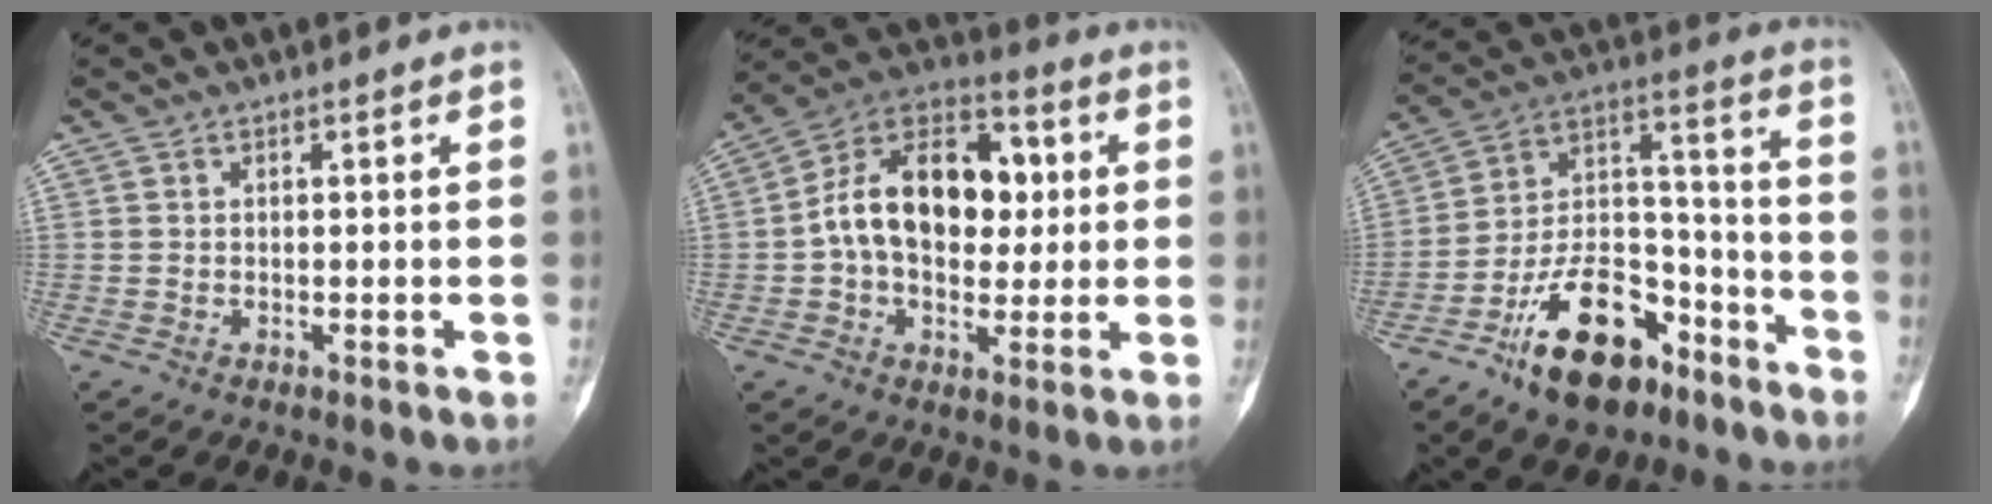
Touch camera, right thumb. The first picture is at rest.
{"total": 18.7, "force": [1.6, 12.4, 13.9], "torque": [-0.185, 0.030, 0.019]}
{"total": 18.4, "force": [-11.4, 9.7, 10.9], "torque": [-0.154, 0.094, -0.193]}